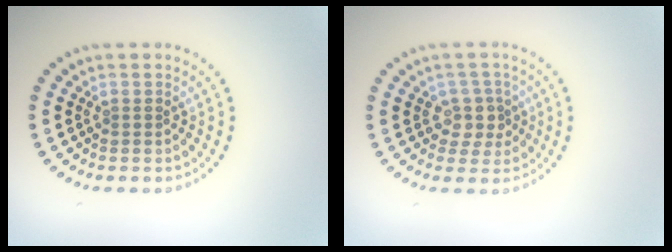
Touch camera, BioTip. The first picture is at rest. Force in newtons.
{"total": 2.5, "press": 2.1, "slide": 1.4}